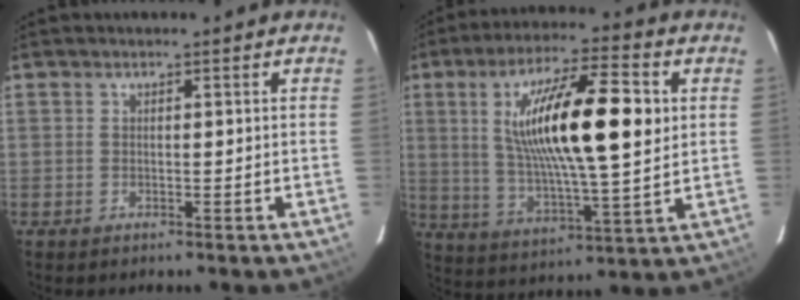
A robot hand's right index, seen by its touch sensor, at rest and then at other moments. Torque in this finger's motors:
{"motor_torque": [1.63, 0.00, 1.05, 0.21]}